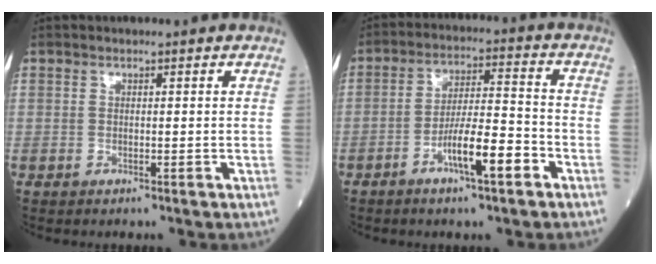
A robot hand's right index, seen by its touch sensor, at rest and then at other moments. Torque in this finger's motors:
{"motor_torque": [0.19, -0.13, 0.19, 0.11]}